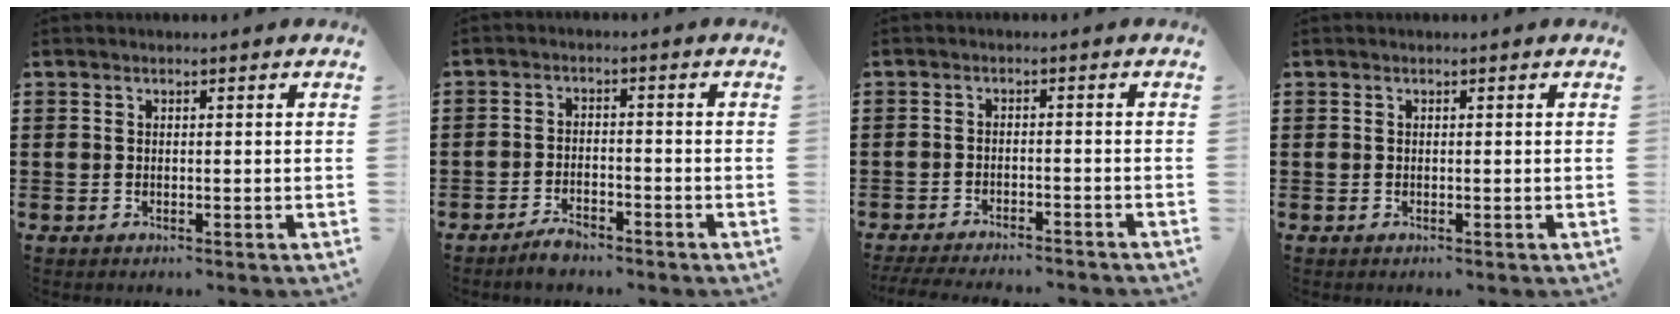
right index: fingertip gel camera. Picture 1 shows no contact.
{"total": 2.6, "force": [-2.4, 0.5, 0.8], "torque": [-0.017, 0.005, -0.047]}
{"total": 3.0, "force": [-3.0, -0.1, 0.6], "torque": [-0.017, -0.006, -0.063]}
{"total": 0.0}